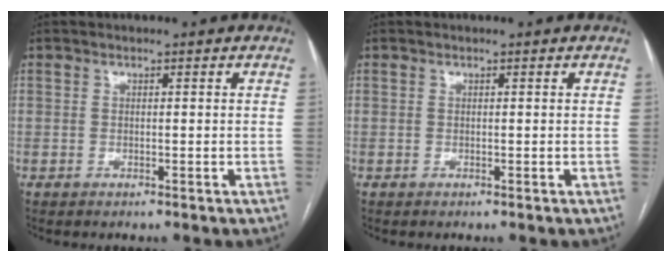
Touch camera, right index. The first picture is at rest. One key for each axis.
{"total": 0.0}